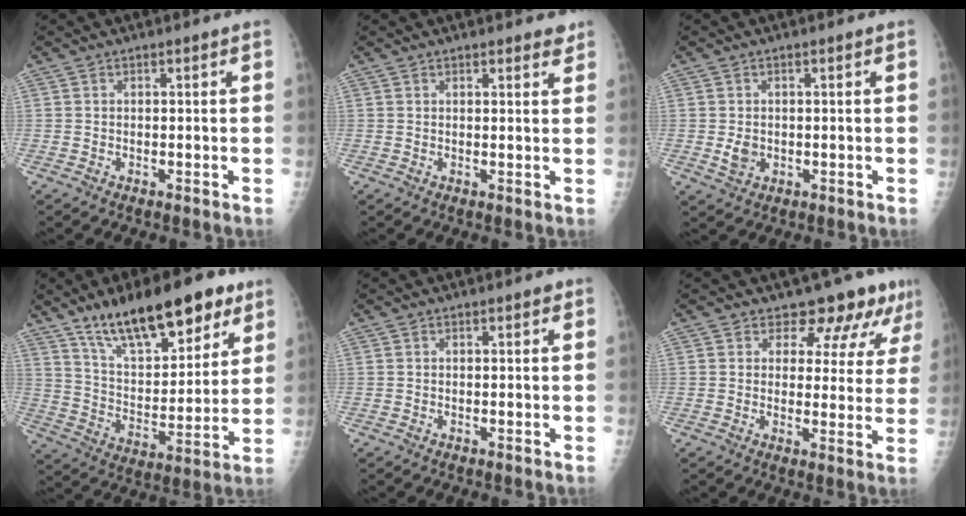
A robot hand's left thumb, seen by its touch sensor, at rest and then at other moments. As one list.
[{"total": 2.2, "force": [1.8, 0.8, 0.9], "torque": [0.005, -0.008, 0.018]}, {"total": 2.8, "force": [-0.2, 2.3, 1.6], "torque": [-0.022, -0.001, 0.001]}, {"total": 21.5, "force": [13.8, 8.5, 14.1], "torque": [-0.180, -0.053, 0.233]}, {"total": 0.0}, {"total": 9.2, "force": [7.7, 4.5, 2.3], "torque": [0.016, -0.041, 0.075]}]